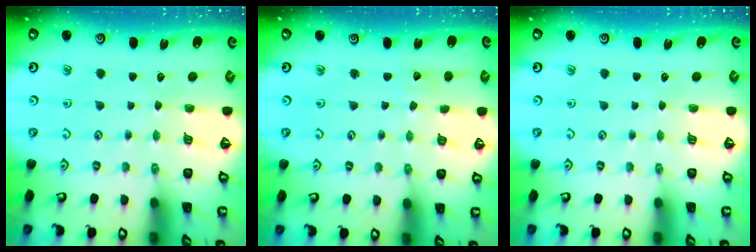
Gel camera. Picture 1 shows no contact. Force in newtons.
{"total": 3.1, "press": 3.0, "slide": 0.5}
{"total": 0.0}